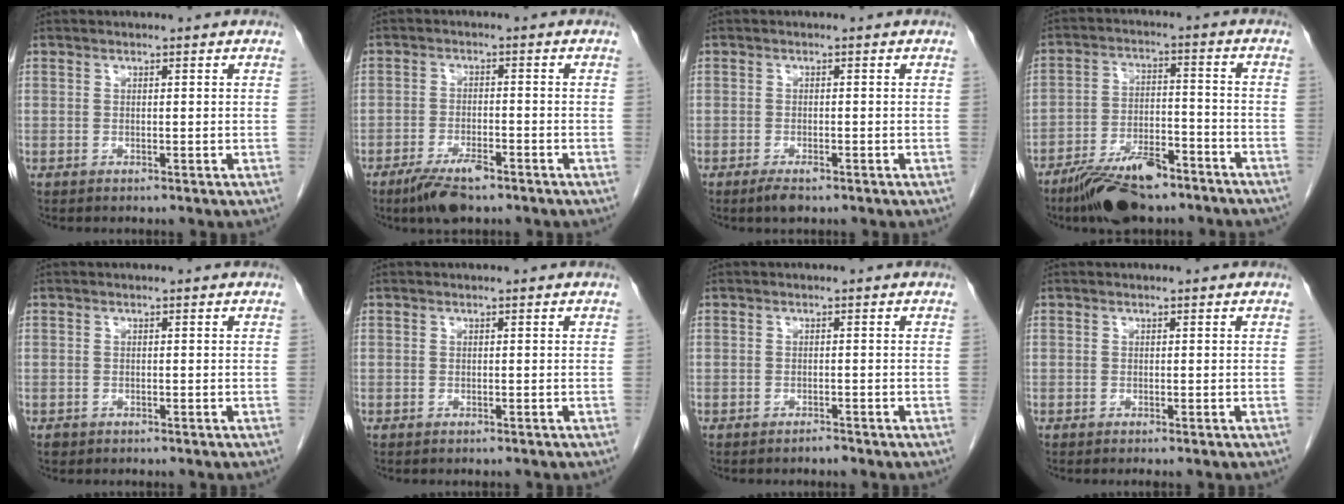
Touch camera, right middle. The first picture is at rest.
{"total": 5.7, "force": [-4.1, 1.6, 3.7], "torque": [-0.072, -0.006, -0.067]}
{"total": 2.1, "force": [-1.4, 0.7, 1.4], "torque": [-0.027, -0.002, -0.020]}
{"total": 12.4, "force": [-9.4, 3.9, 7.1], "torque": [-0.121, -0.001, -0.160]}
{"total": 0.6, "force": [-0.3, 0.5, 0.0], "torque": [-0.003, 0.003, -0.005]}
{"total": 0.0}
{"total": 0.7, "force": [-0.7, 0.1, 0.2], "torque": [-0.005, 0.000, -0.011]}
{"total": 0.0}